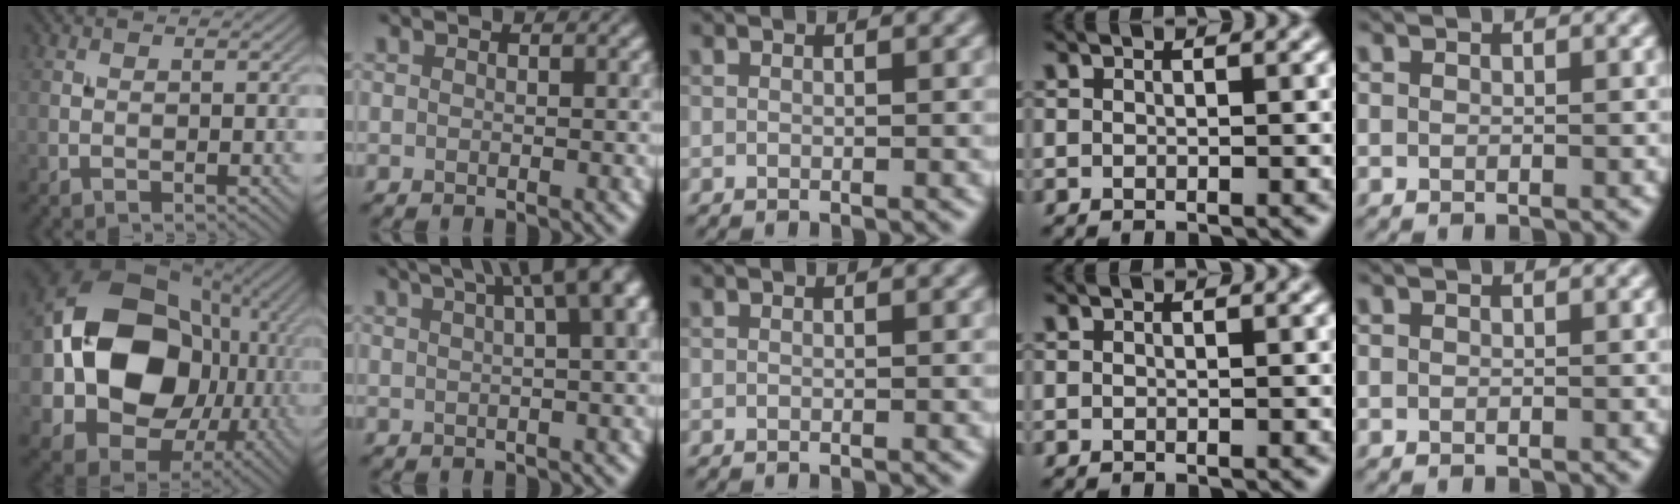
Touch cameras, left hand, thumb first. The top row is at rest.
{"thumb": {"total": 17.6, "force": [-0.4, 14.4, 10.2], "torque": [-0.180, -0.010, -0.020]}, "index": {"total": 12.2, "force": [5.5, 5.2, 9.6], "torque": [-0.092, 0.074, 0.055]}}